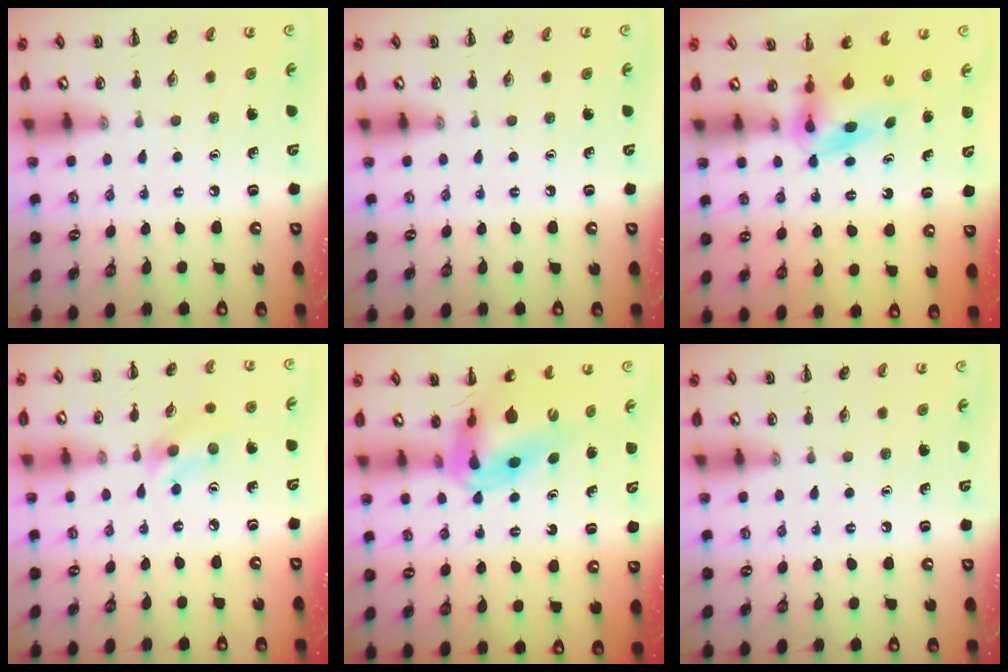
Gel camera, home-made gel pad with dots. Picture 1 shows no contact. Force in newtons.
{"total": 0.0}
{"total": 4.7, "press": 4.7, "slide": 0.2}
{"total": 2.8, "press": 2.7, "slide": 0.6}
{"total": 12.8, "press": 12.1, "slide": 4.3}
{"total": 0.0}